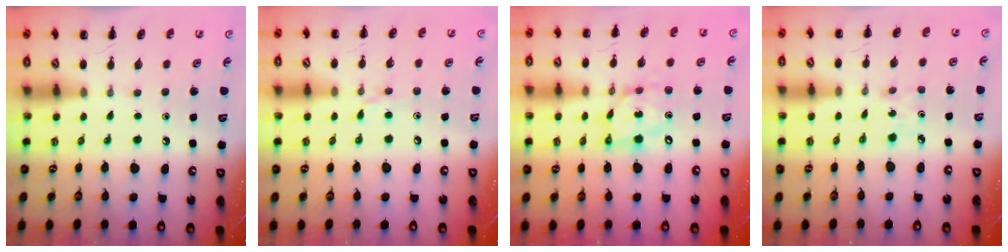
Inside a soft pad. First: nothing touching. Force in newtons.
{"total": 5.1, "press": 4.9, "slide": 1.6}
{"total": 12.0, "press": 11.6, "slide": 3.0}
{"total": 1.7, "press": 1.6, "slide": 0.6}